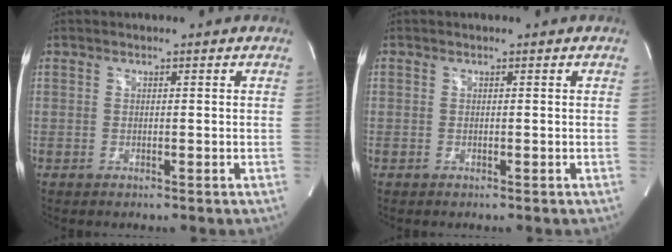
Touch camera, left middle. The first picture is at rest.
{"total": 2.0, "force": [-0.8, -1.5, -0.9], "torque": [0.019, -0.012, -0.014]}